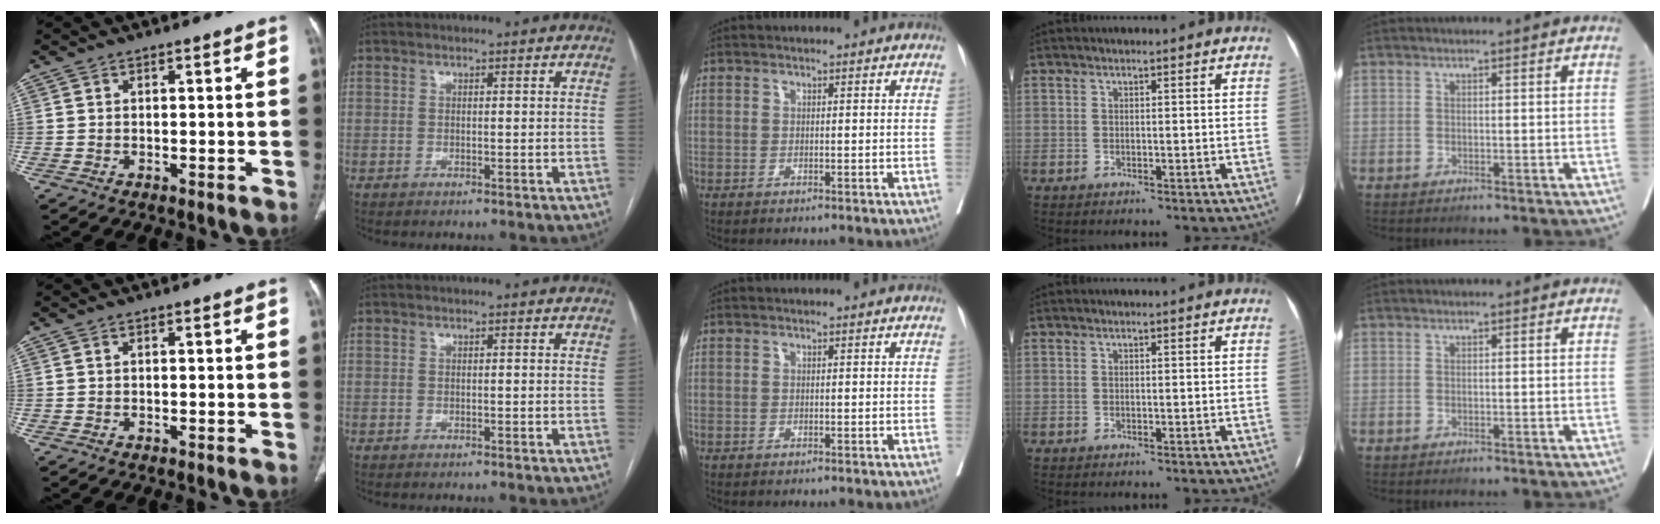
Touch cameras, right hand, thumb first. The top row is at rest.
{}